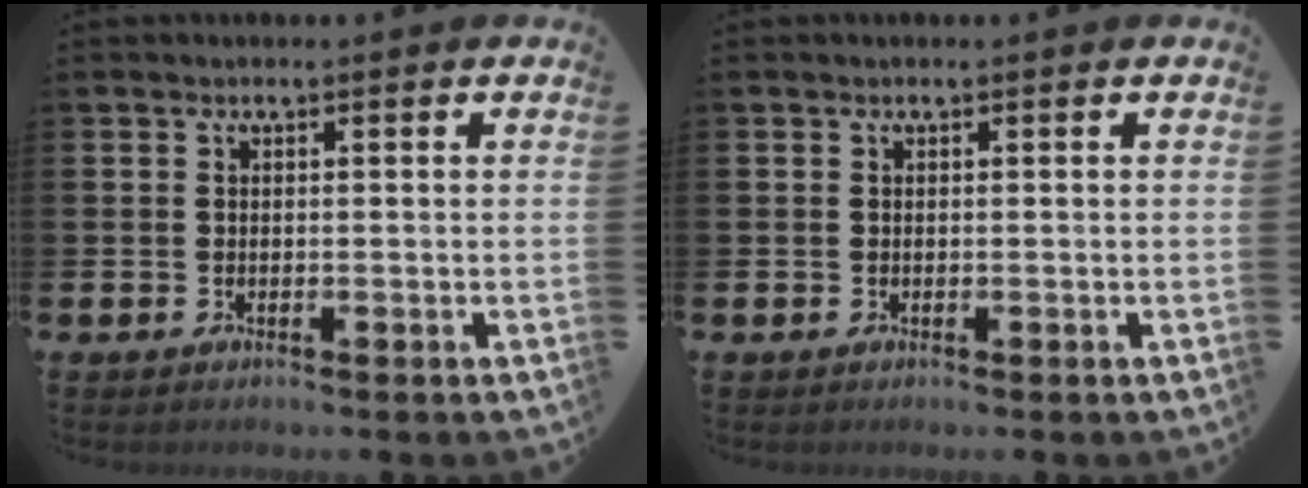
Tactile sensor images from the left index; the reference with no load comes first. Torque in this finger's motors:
{"motor_torque": [0.10, 0.01, -0.03, -0.01]}